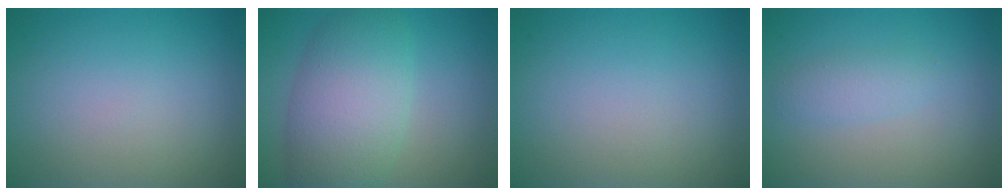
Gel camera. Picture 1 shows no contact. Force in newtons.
{"total": 7.7, "press": 7.7, "slide": 0.1}
{"total": 0.0}
{"total": 1.7, "press": 1.7, "slide": 0.1}